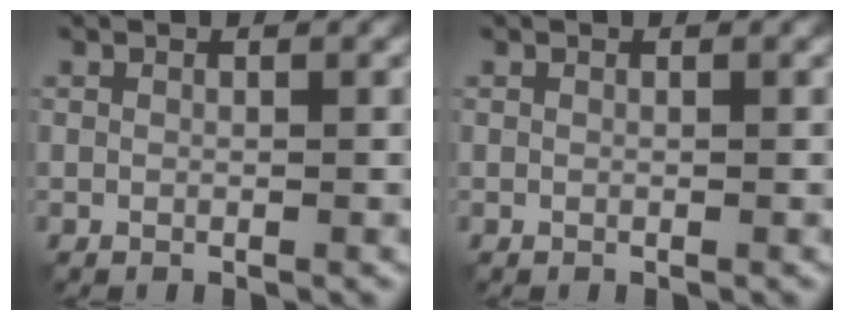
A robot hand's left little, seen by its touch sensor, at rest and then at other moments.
{"total": 0.0}